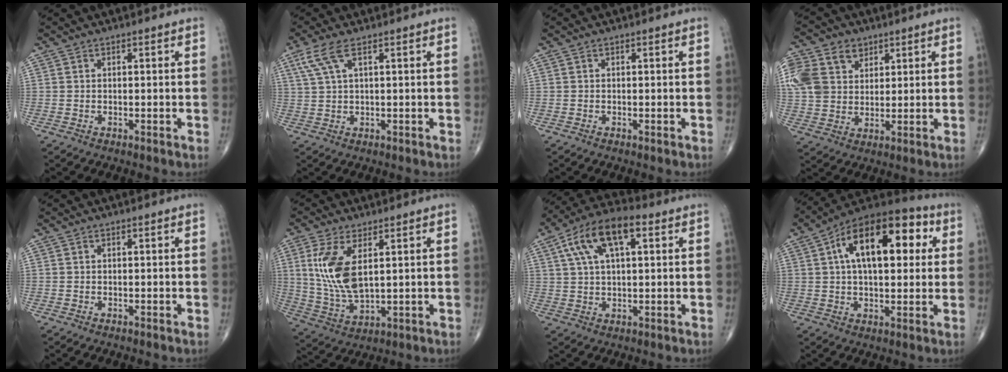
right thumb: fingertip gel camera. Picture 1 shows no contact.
{"total": 4.9, "force": [2.4, 1.3, 4.0], "torque": [-0.108, 0.008, 0.056]}
{"total": 0.0}
{"total": 15.7, "force": [5.9, 12.1, 8.2], "torque": [-0.190, 0.015, 0.116]}
{"total": 0.0}
{"total": 11.5, "force": [3.2, 5.2, 9.8], "torque": [-0.207, -0.014, 0.075]}
{"total": 12.6, "force": [4.7, 5.6, 10.3], "torque": [-0.189, 0.022, 0.078]}
{"total": 20.5, "force": [5.4, 10.4, 16.8], "torque": [-0.235, 0.027, 0.073]}